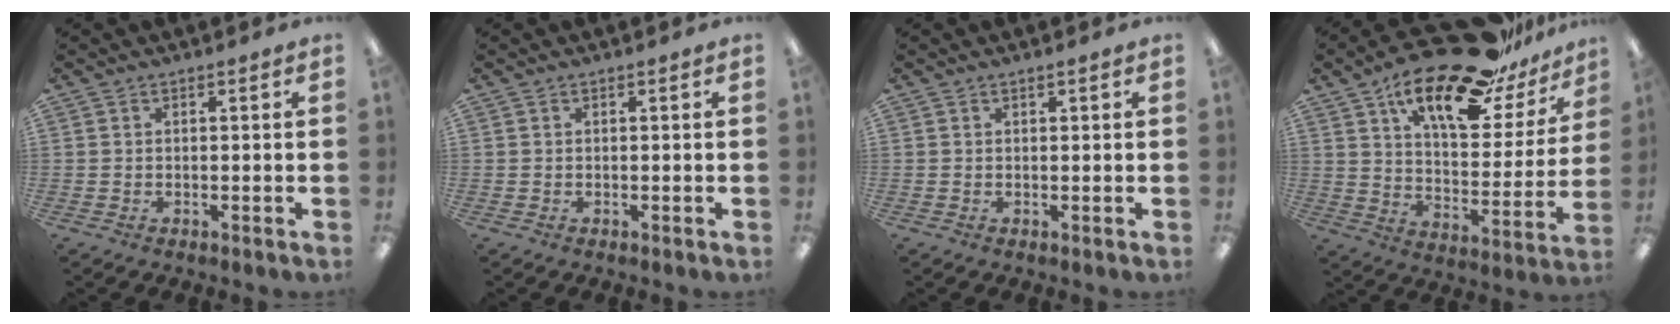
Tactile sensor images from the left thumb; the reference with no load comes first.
{"total": 0.0}
{"total": 0.6, "force": [0.5, 0.2, 0.3], "torque": [-0.007, 0.001, 0.009]}
{"total": 22.7, "force": [16.4, 7.8, 13.7], "torque": [-0.214, -0.106, 0.273]}